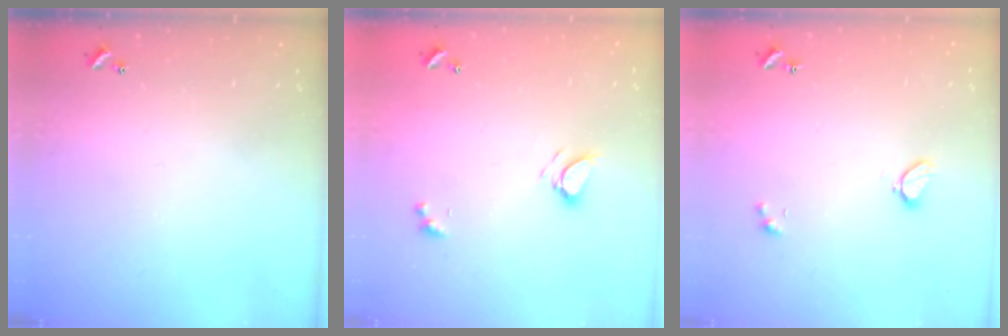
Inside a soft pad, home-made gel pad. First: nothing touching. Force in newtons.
{"total": 4.6, "press": 4.6, "slide": 0.6}
{"total": 1.9, "press": 1.9, "slide": 0.6}